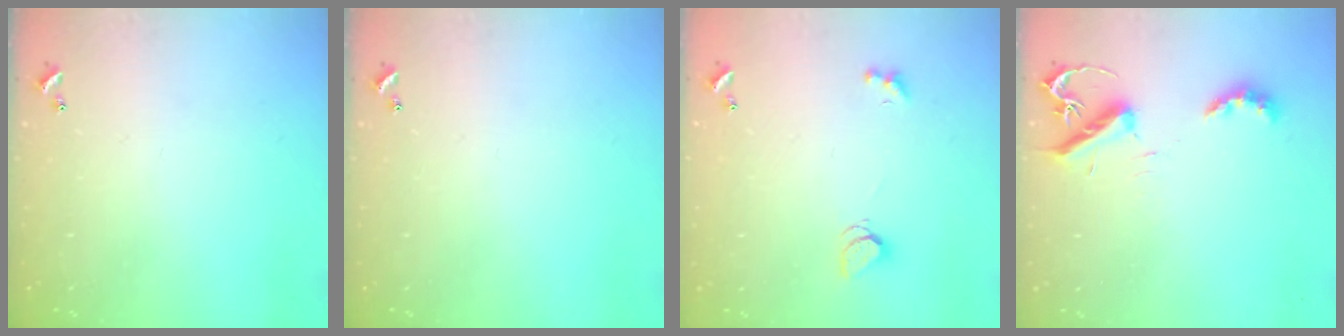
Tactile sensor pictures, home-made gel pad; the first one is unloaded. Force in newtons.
{"total": 0.0}
{"total": 2.2, "press": 2.1, "slide": 0.5}
{"total": 6.9, "press": 6.8, "slide": 0.4}